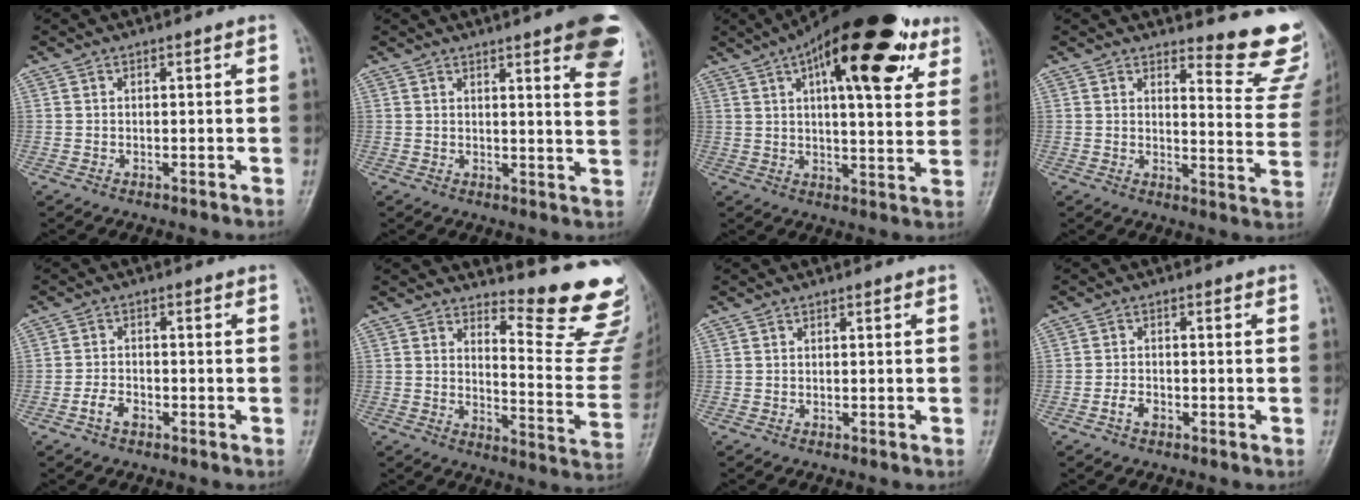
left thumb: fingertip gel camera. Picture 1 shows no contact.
{"total": 13.1, "force": [7.6, 2.6, 10.4], "torque": [-0.102, -0.030, 0.080]}
{"total": 24.4, "force": [11.8, 9.1, 19.3], "torque": [-0.259, -0.004, 0.170]}
{"total": 12.9, "force": [11.4, 3.3, 4.9], "torque": [-0.022, -0.121, 0.117]}
{"total": 3.2, "force": [-1.8, 1.9, 1.8], "torque": [-0.032, 0.013, -0.034]}
{"total": 15.9, "force": [14.4, 2.8, 6.0], "torque": [-0.042, -0.182, 0.169]}
{"total": 0.0}
{"total": 2.4, "force": [-1.3, 1.5, 1.4], "torque": [-0.024, 0.009, -0.026]}